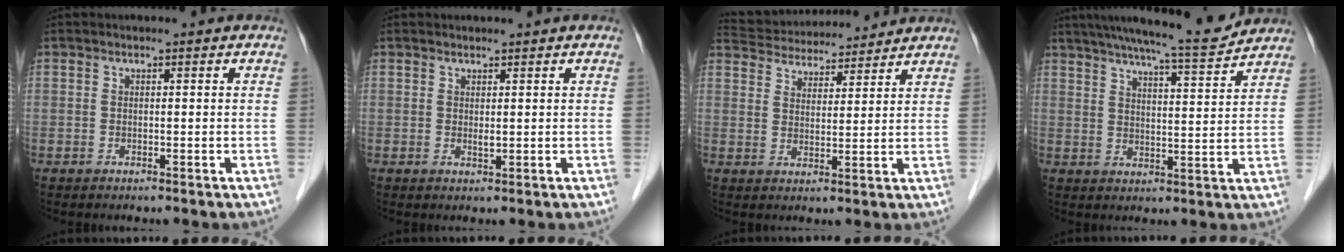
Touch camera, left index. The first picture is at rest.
{"total": 1.0, "force": [0.5, 0.3, 0.8], "torque": [-0.014, -0.003, 0.010]}
{"total": 14.0, "force": [13.2, 3.1, 3.7], "torque": [-0.066, 0.037, 0.205]}
{"total": 13.3, "force": [12.1, 0.2, 5.4], "torque": [-0.088, 0.000, 0.171]}